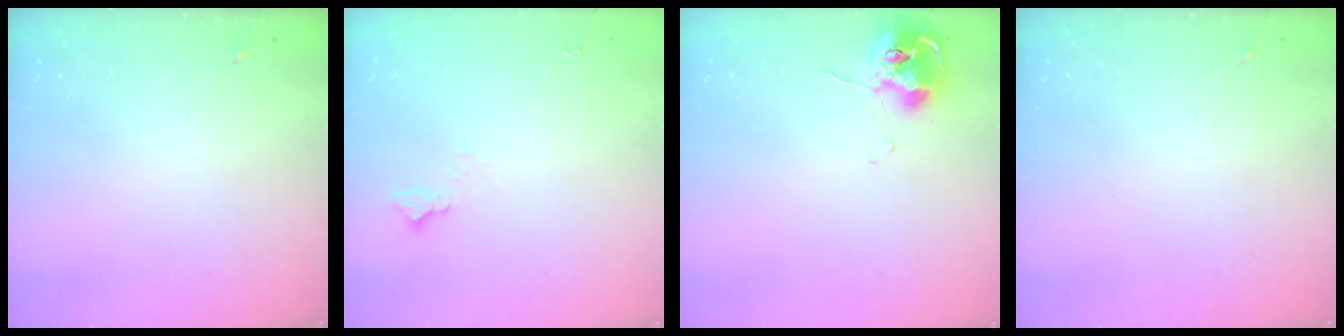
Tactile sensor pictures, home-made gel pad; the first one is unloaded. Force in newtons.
{"total": 3.1, "press": 3.1, "slide": 0.3}
{"total": 10.4, "press": 10.4, "slide": 0.9}
{"total": 0.0}